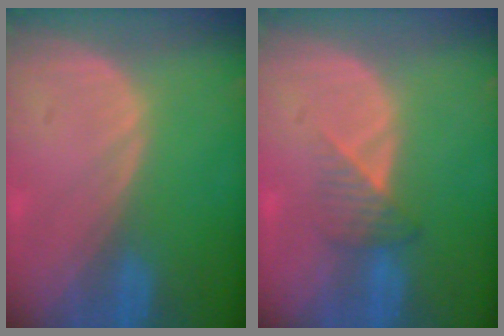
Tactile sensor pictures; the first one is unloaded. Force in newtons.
{"total": 3.4, "press": 3.1, "slide": 1.5}